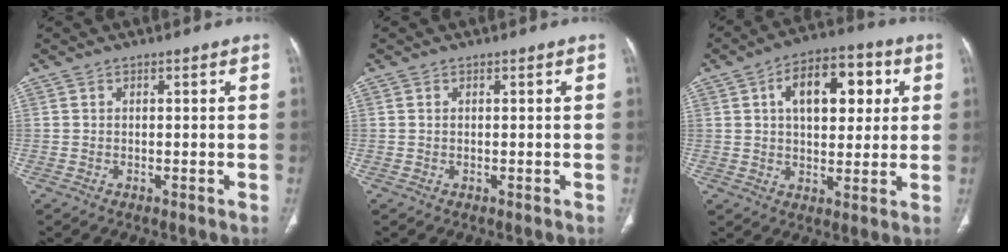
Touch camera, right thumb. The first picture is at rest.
{"total": 0.0}
{"total": 14.4, "force": [4.1, 8.1, 11.2], "torque": [-0.136, 0.012, 0.060]}